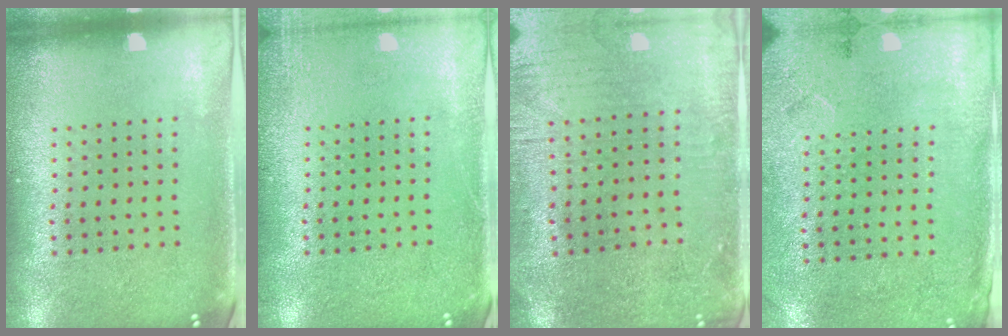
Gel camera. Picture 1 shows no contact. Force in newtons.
{"total": 1.7, "press": 1.7, "slide": 0.3}
{"total": 0.6, "press": 0.4, "slide": 0.4}
{"total": 2.7, "press": 2.2, "slide": 1.6}